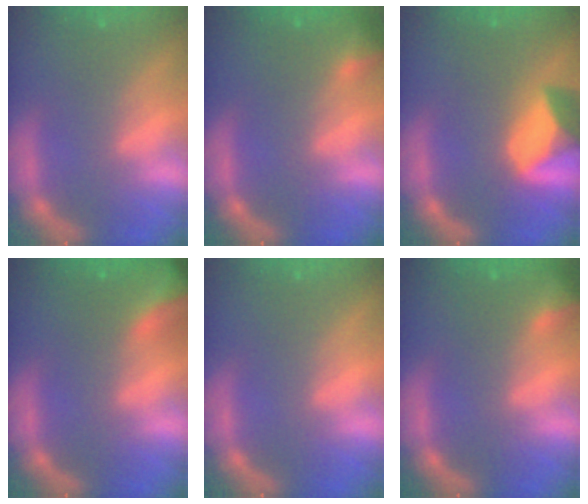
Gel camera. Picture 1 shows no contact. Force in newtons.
{"total": 1.9}
{"total": 7.5}
{"total": 7.4}
{"total": 0.0}
{"total": 2.4}